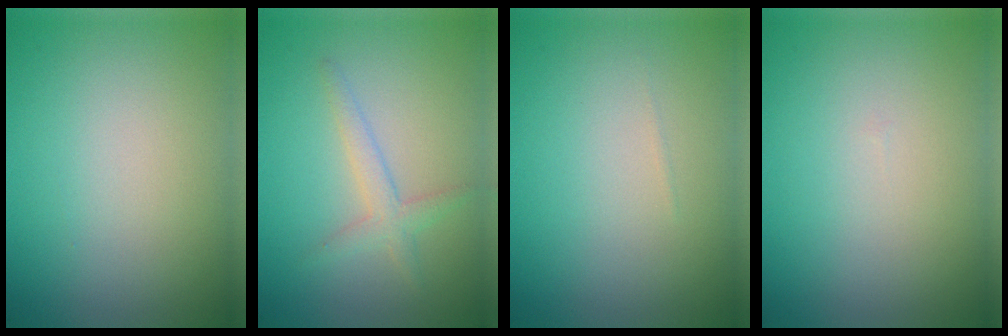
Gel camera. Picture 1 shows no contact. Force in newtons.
{"total": 2.0, "press": 2.0, "slide": 0.1}
{"total": 0.0}
{"total": 0.0}